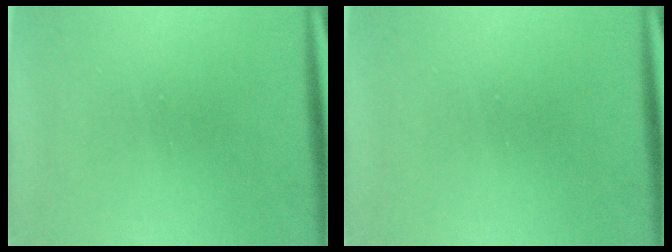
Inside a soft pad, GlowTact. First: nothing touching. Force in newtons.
{"total": 0.0}